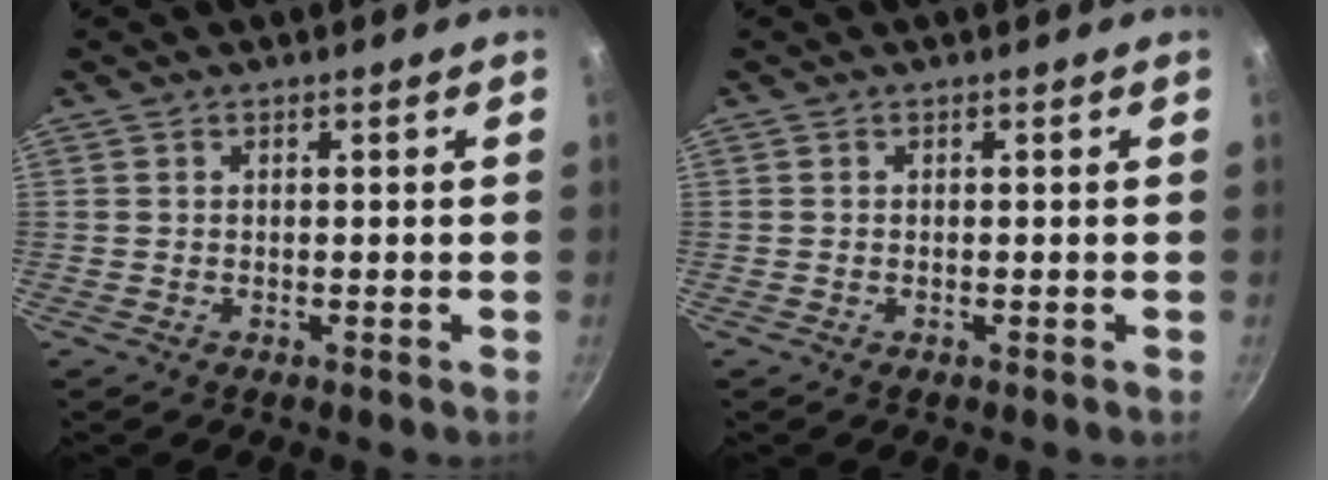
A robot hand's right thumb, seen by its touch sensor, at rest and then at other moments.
{"total": 0.0}